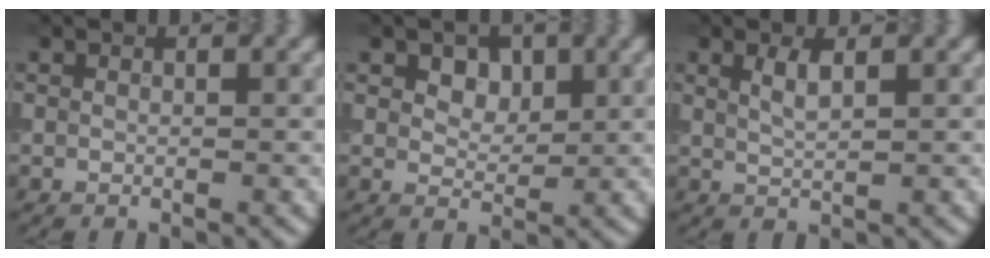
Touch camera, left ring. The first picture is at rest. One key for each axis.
{"total": 2.5, "fx": 1.1, "fy": 1.7, "fz": 1.4, "tx": -0.023, "ty": -0.002, "tz": 0.014}
{"total": 1.7, "fx": 0.9, "fy": 0.5, "fz": 1.4, "tx": -0.027, "ty": 0.000, "tz": 0.017}